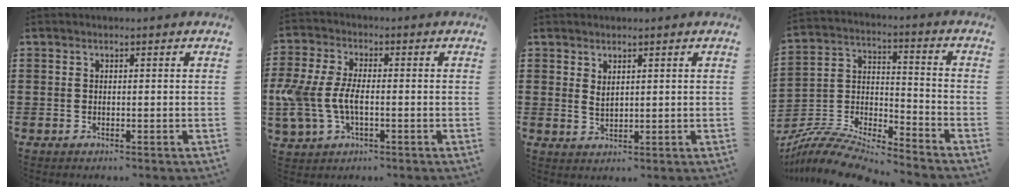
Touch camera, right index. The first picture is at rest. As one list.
[{"total": 6.6, "force": [-1.1, 3.6, 5.4], "torque": [-0.140, -0.004, -0.027]}, {"total": 1.8, "force": [1.3, 0.7, 0.9], "torque": [-0.019, 0.002, 0.024]}, {"total": 9.1, "force": [-8.6, 1.2, 2.5], "torque": [-0.059, 0.004, -0.174]}]